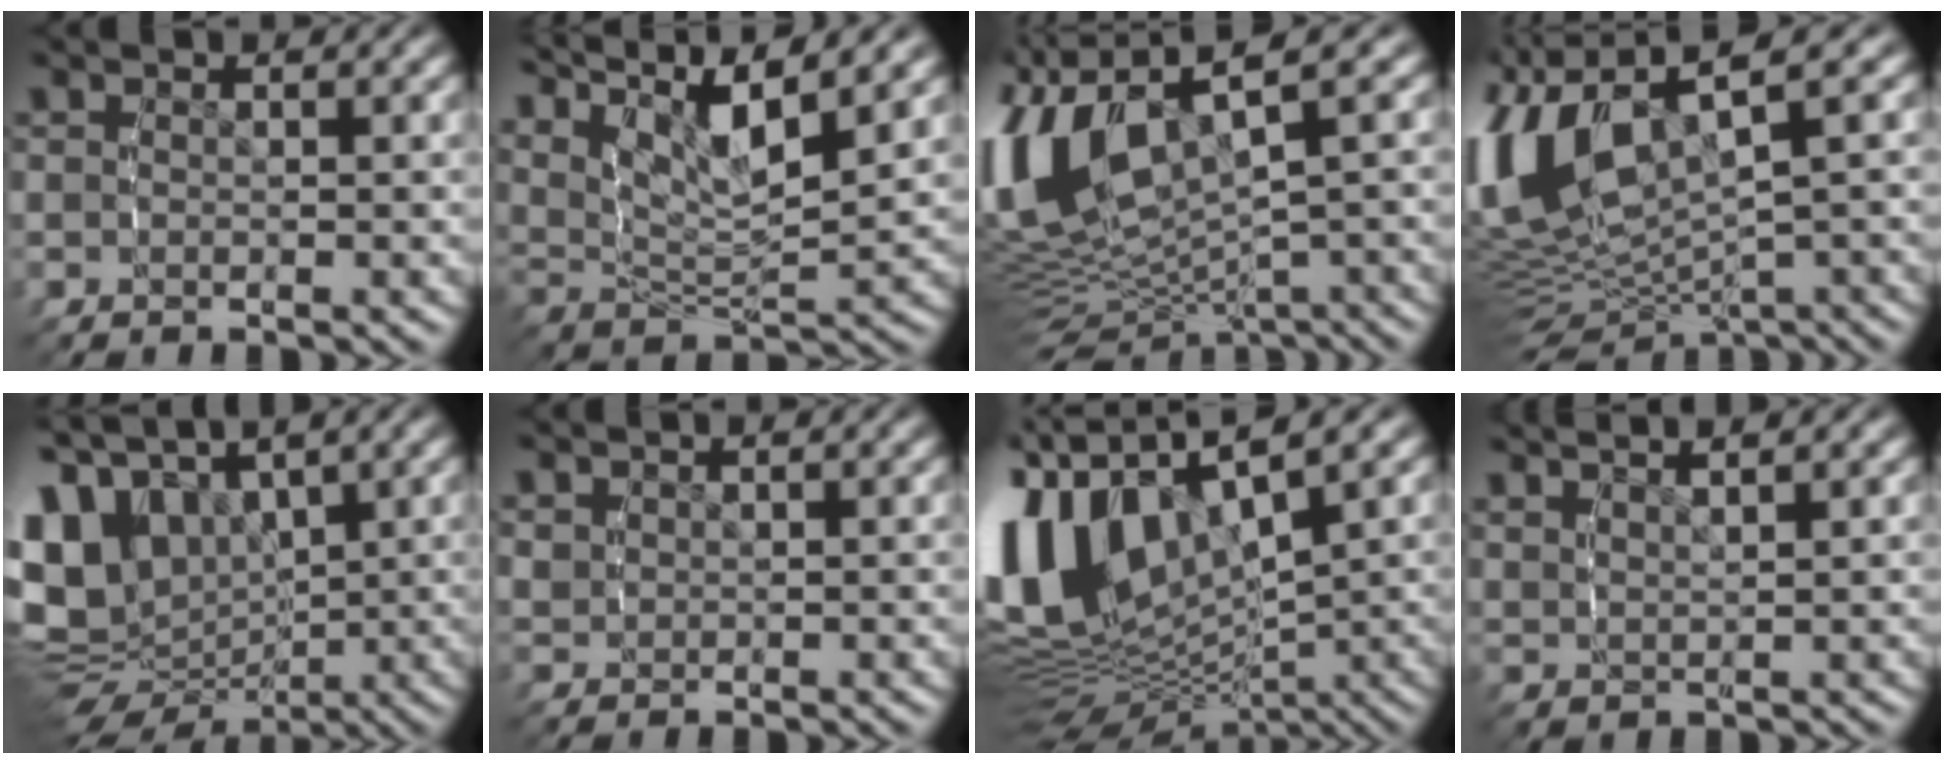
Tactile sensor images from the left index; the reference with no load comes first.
{"total": 10.9, "force": [6.2, 5.3, 7.1], "torque": [-0.126, 0.008, 0.098]}
{"total": 12.2, "force": [-0.4, 8.3, 8.9], "torque": [-0.194, -0.038, 0.015]}
{"total": 10.9, "force": [0.1, 7.3, 8.0], "torque": [-0.182, -0.032, 0.022]}
{"total": 13.7, "force": [-0.3, 11.2, 7.8], "torque": [-0.191, -0.052, 0.017]}
{"total": 1.1, "force": [0.8, 0.7, 0.3], "torque": [-0.008, -0.001, 0.026]}
{"total": 14.0, "force": [0.5, 10.1, 9.7], "torque": [-0.210, -0.026, 0.018]}
{"total": 3.4, "force": [3.0, 0.5, 1.5], "torque": [-0.026, 0.002, 0.061]}